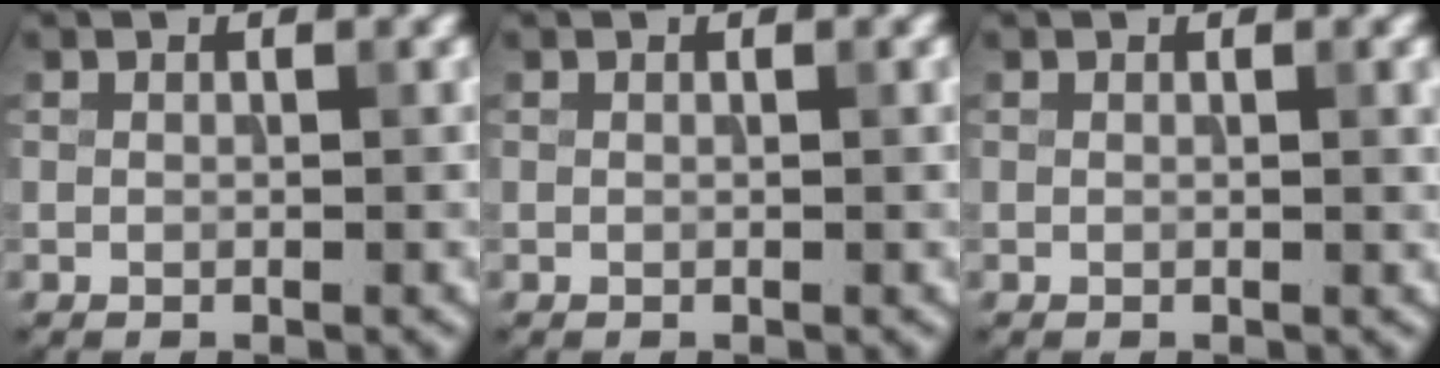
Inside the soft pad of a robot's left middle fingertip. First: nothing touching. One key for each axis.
{"total": 0.0}
{"total": 0.9, "fx": 0.2, "fy": 0.2, "fz": 0.9, "tx": -0.010, "ty": -0.002, "tz": 0.004}